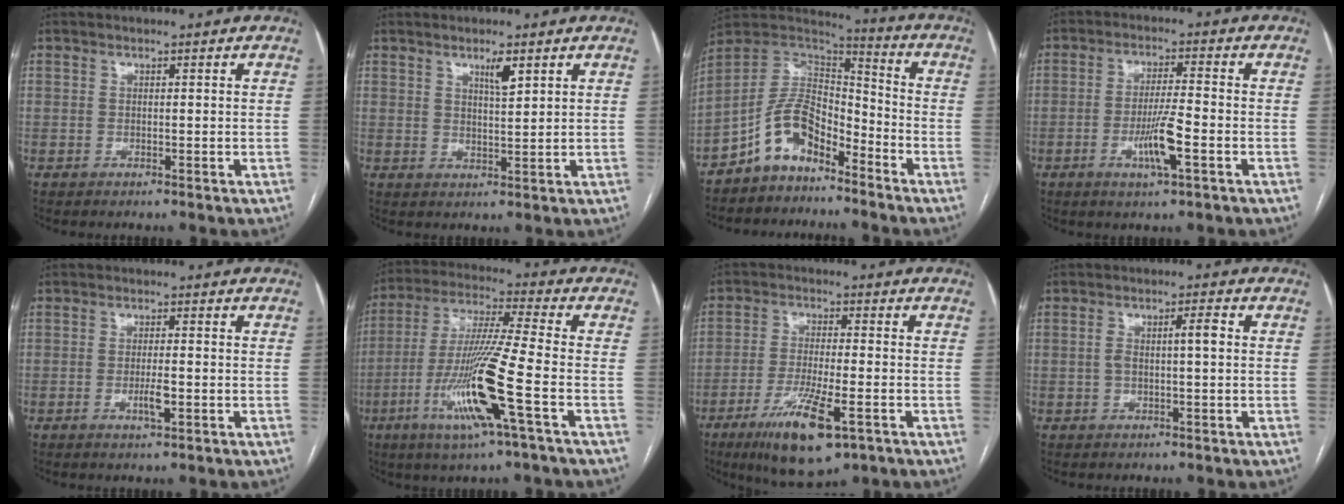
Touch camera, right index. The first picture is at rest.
{"total": 3.1, "force": [1.9, 0.4, 2.3], "torque": [-0.042, -0.005, 0.033]}
{"total": 10.4, "force": [-6.8, 5.3, 5.8], "torque": [-0.115, 0.037, -0.132]}
{"total": 6.8, "force": [-2.5, 0.3, 6.3], "torque": [-0.118, -0.008, -0.047]}
{"total": 1.2, "force": [-0.6, 0.0, 1.0], "torque": [-0.021, 0.000, -0.011]}
{"total": 15.4, "force": [-5.7, -0.8, 14.3], "torque": [-0.293, -0.018, -0.111]}
{"total": 11.9, "force": [-6.1, 2.5, 9.9], "torque": [-0.184, -0.027, -0.098]}
{"total": 3.8, "force": [0.1, 0.7, 3.8], "torque": [-0.073, 0.018, 0.004]}